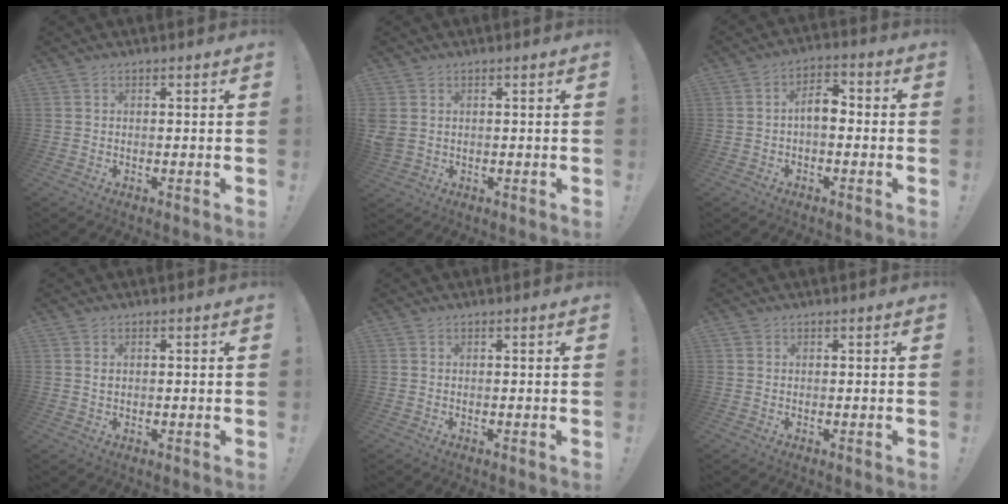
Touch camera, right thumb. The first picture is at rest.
{"total": 3.4, "force": [0.9, 2.5, 2.2], "torque": [-0.050, 0.004, 0.020]}
{"total": 6.7, "force": [-0.7, 3.7, 5.5], "torque": [-0.089, 0.012, -0.011]}
{"total": 1.0, "force": [0.5, 0.6, 0.6], "torque": [-0.013, 0.004, 0.009]}
{"total": 0.0}
{"total": 0.7, "force": [0.3, 0.6, 0.0], "torque": [-0.004, 0.001, 0.007]}